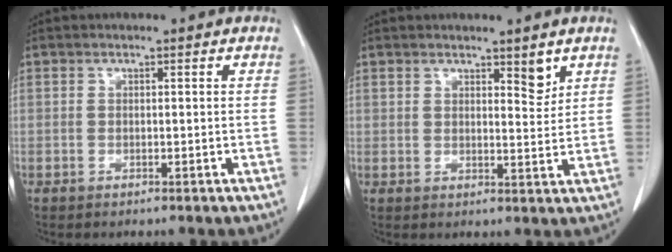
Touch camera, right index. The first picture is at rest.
{"total": 3.3, "force": [2.4, 1.1, 1.9], "torque": [-0.024, -0.010, 0.037]}